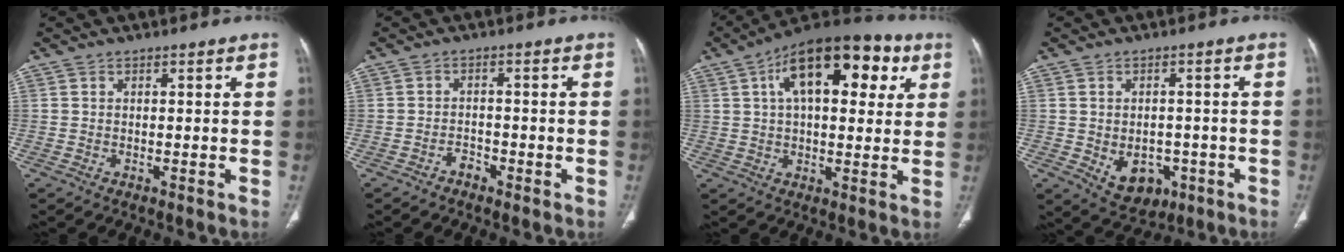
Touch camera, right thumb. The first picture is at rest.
{"total": 2.0, "force": [-1.4, 1.2, 0.6], "torque": [-0.006, 0.012, -0.027]}
{"total": 20.5, "force": [7.3, 10.3, 16.2], "torque": [-0.214, 0.016, 0.107]}
{"total": 7.8, "force": [-2.3, 5.9, 4.6], "torque": [-0.044, 0.011, -0.016]}